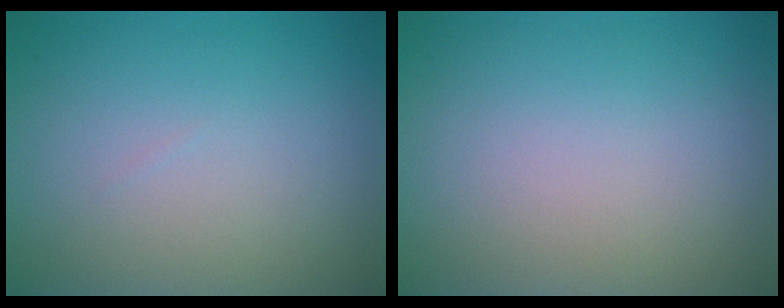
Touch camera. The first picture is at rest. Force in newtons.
{"total": 0.0}